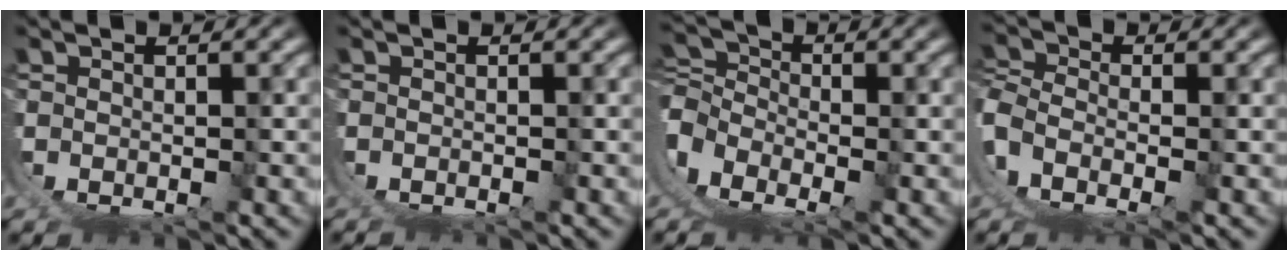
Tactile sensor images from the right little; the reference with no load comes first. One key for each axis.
{"total": 1.1, "fx": -1.0, "fy": 0.2, "fz": -0.2, "tx": 0.000, "ty": -0.004, "tz": -0.016}
{"total": 7.4, "fx": -1.8, "fy": 6.1, "fz": 3.8, "tx": -0.100, "ty": -0.037, "tz": -0.028}
{"total": 4.7, "fx": -2.0, "fy": 2.6, "fz": 3.4, "tx": -0.089, "ty": -0.028, "tz": -0.024}